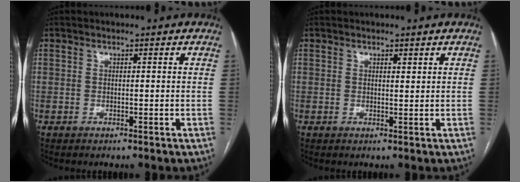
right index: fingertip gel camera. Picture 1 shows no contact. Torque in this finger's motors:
{"motor_torque": [0.02, 0.34, 0.04, -0.01]}